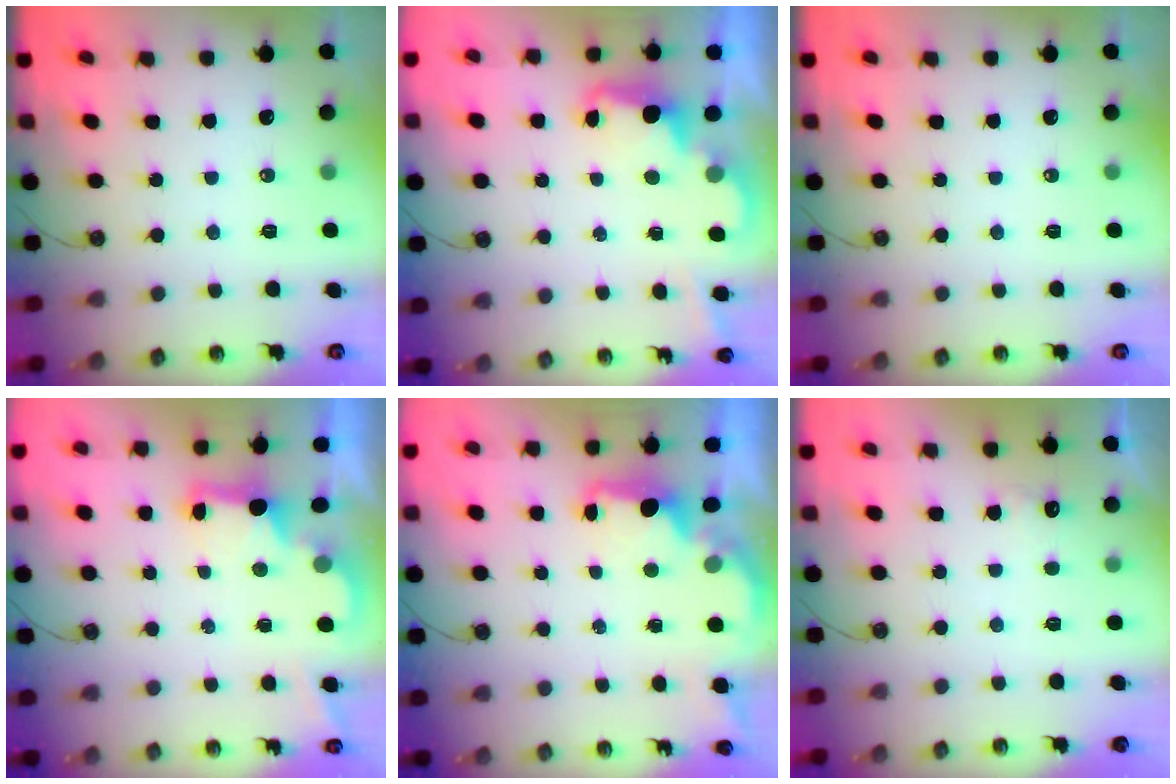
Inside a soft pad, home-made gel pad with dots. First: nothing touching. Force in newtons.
{"total": 2.4, "press": 2.3, "slide": 0.5}
{"total": 0.0}
{"total": 2.3, "press": 2.2, "slide": 0.7}
{"total": 1.6, "press": 1.5, "slide": 0.5}
{"total": 4.6, "press": 4.5, "slide": 1.1}